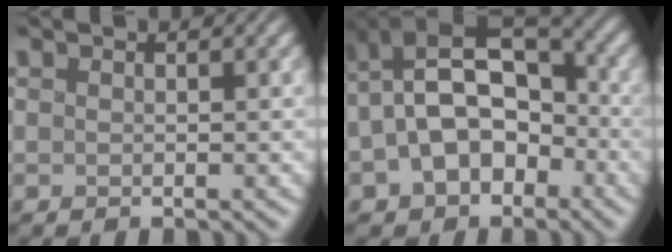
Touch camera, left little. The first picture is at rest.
{"total": 11.9, "force": [-1.2, 8.6, 8.1], "torque": [-0.132, 0.016, -0.028]}